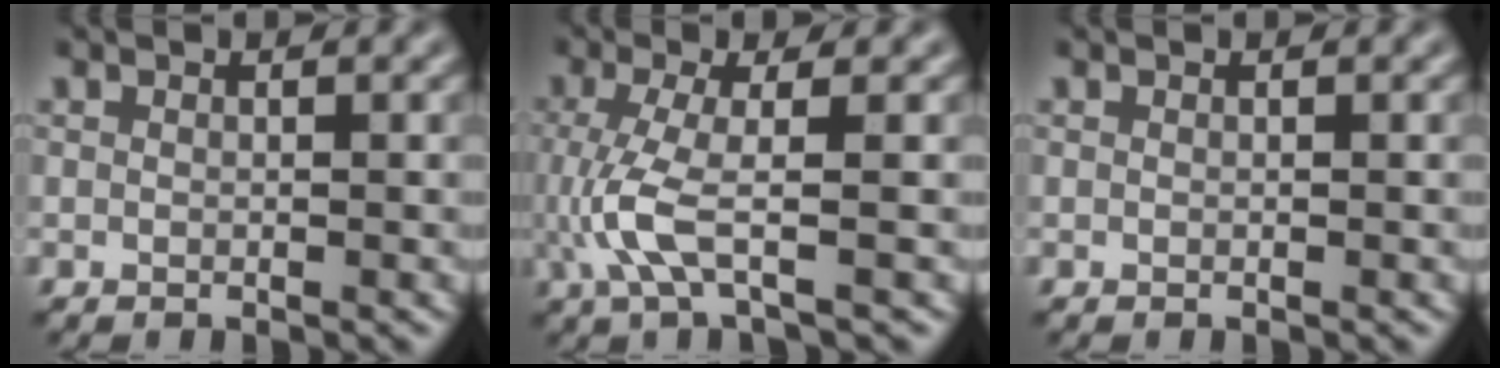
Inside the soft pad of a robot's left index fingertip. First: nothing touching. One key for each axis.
{"total": 4.0, "fx": -0.9, "fy": 0.8, "fz": 3.8, "tx": -0.098, "ty": -0.006, "tz": -0.019}
{"total": 0.0}